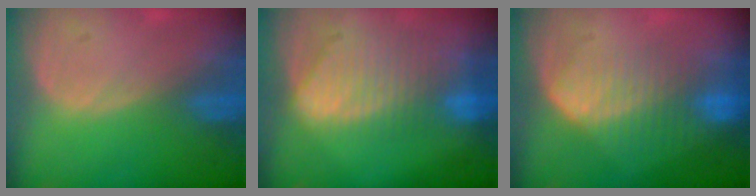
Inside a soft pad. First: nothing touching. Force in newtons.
{"total": 9.6, "press": 8.3, "slide": 4.8}
{"total": 7.9, "press": 7.4, "slide": 2.5}